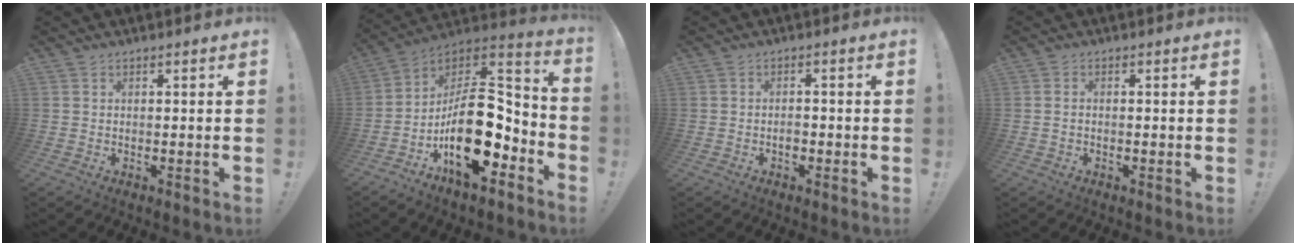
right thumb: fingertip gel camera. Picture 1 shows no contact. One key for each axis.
{"total": 22.9, "fx": -5.7, "fy": 11.6, "fz": 18.8, "tx": -0.311, "ty": 0.035, "tz": -0.083}
{"total": 1.8, "fx": -0.8, "fy": 1.2, "fz": 1.1, "tx": -0.012, "ty": 0.000, "tz": -0.016}
{"total": 0.7, "fx": -0.2, "fy": 0.6, "fz": 0.4, "tx": -0.010, "ty": 0.005, "tz": -0.003}